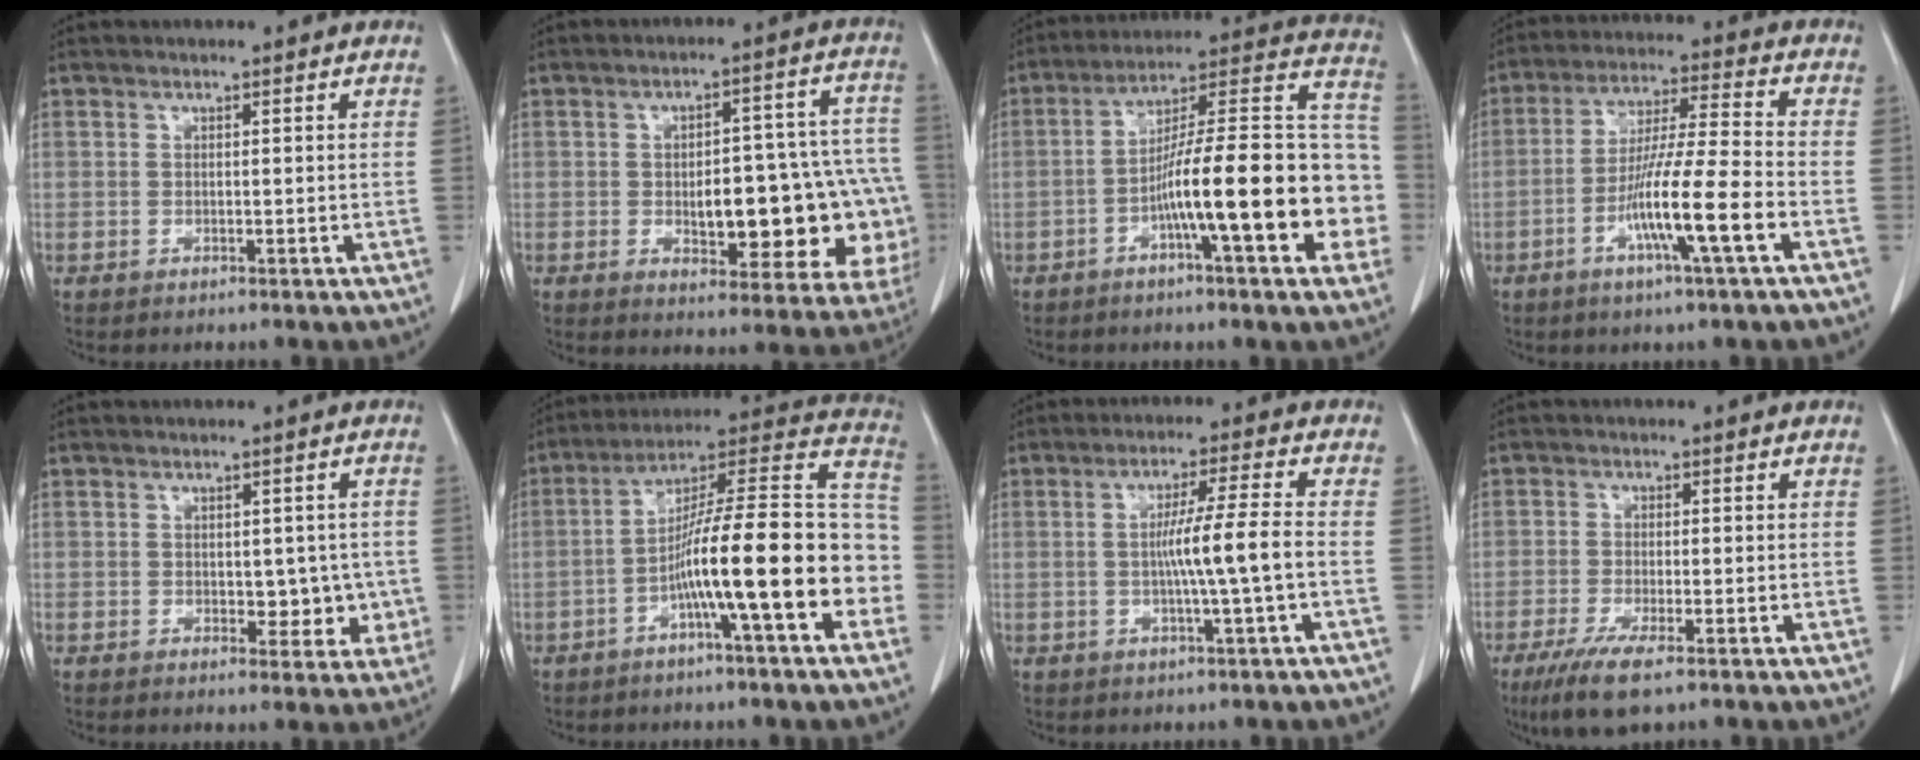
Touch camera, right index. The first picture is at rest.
{"total": 19.1, "force": [-3.4, 7.2, 17.4], "torque": [-0.144, 0.038, -0.021]}
{"total": 20.8, "force": [-5.4, 2.8, 19.9], "torque": [-0.236, 0.034, -0.082]}
{"total": 12.2, "force": [-4.7, -0.6, 11.2], "torque": [-0.209, -0.006, -0.088]}
{"total": 5.0, "force": [-0.5, 3.2, 3.8], "torque": [-0.031, 0.008, 0.001]}
{"total": 19.0, "force": [-5.4, 1.5, 18.2], "torque": [-0.242, 0.031, -0.089]}
{"total": 7.1, "force": [-1.0, -1.3, 6.9], "torque": [-0.118, 0.002, -0.016]}
{"total": 6.5, "force": [-4.1, 1.1, 4.9], "torque": [-0.095, -0.017, -0.069]}